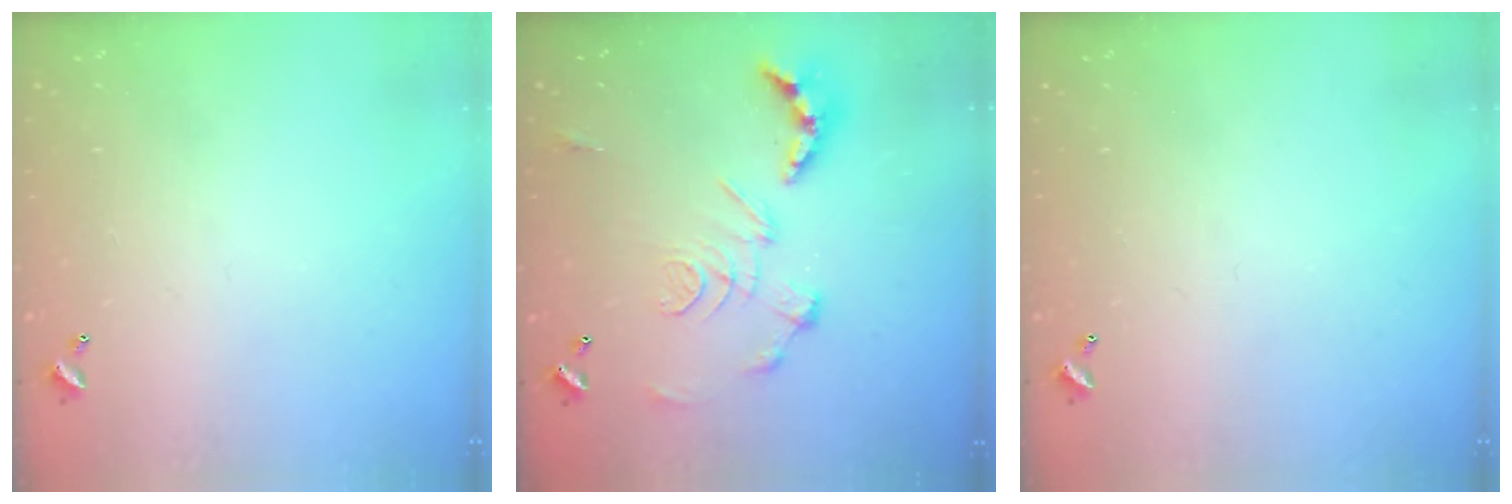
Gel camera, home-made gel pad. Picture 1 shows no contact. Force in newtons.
{"total": 2.9, "press": 2.3, "slide": 1.7}
{"total": 0.0}